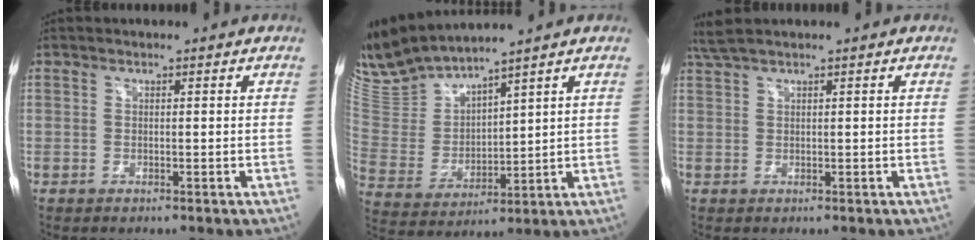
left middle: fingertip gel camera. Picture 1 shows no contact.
{"total": 10.4, "force": [10.0, -0.4, 2.8], "torque": [-0.080, -0.002, 0.221]}
{"total": 2.9, "force": [2.4, -0.3, 1.5], "torque": [-0.039, 0.023, 0.052]}